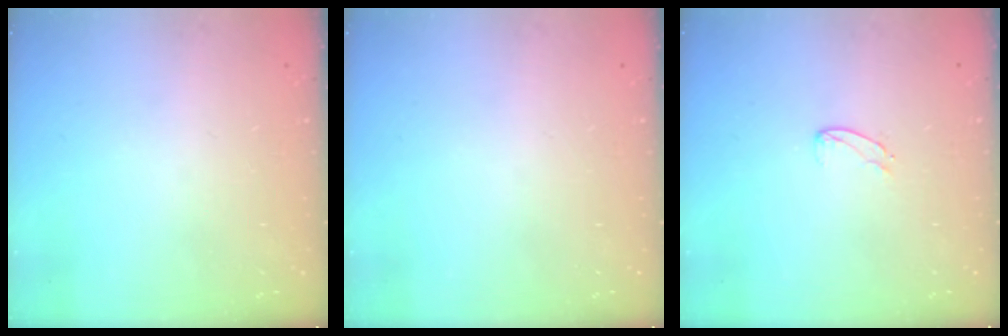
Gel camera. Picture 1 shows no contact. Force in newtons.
{"total": 0.0}
{"total": 4.0, "press": 4.0, "slide": 0.2}